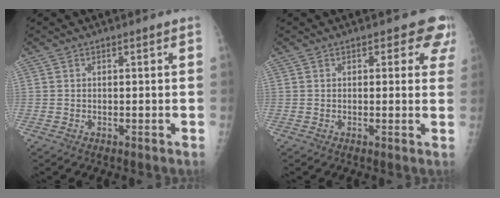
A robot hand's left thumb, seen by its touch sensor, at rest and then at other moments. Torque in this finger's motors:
{"motor_torque": [0.83, 0.62, 0.63, -0.16, 0.12]}